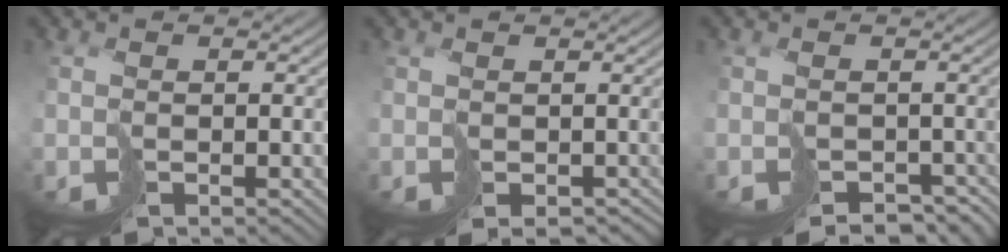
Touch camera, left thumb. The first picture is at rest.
{"total": 1.6, "force": [-0.2, 1.4, 0.8], "torque": [-0.009, -0.010, 0.004]}
{"total": 3.5, "force": [-2.5, 2.3, 0.8], "torque": [-0.001, -0.014, -0.023]}